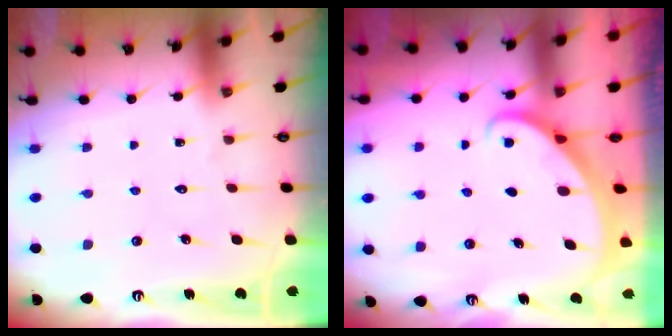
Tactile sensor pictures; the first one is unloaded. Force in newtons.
{"total": 1.8, "press": 1.8, "slide": 0.0}